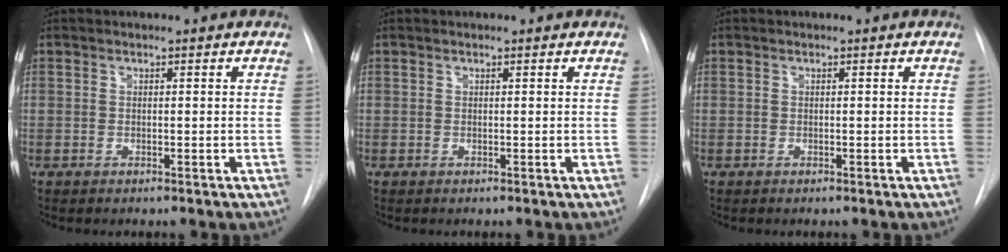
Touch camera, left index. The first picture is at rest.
{"total": 0.8, "force": [-0.8, -0.1, -0.2], "torque": [0.002, -0.006, -0.015]}
{"total": 0.0}